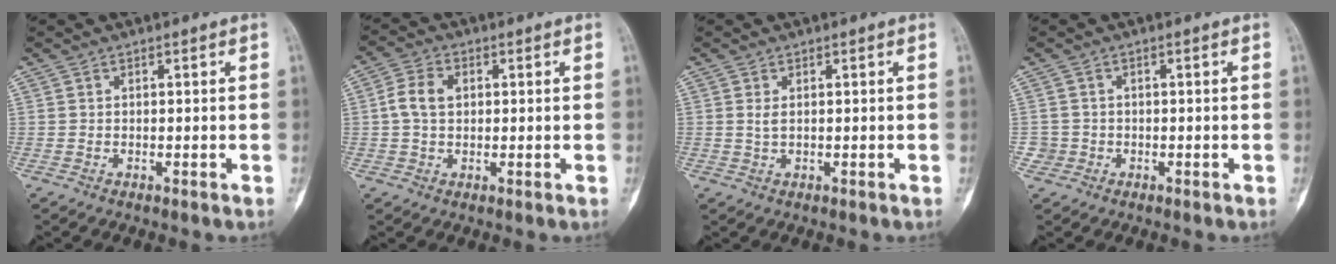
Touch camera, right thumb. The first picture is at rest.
{"total": 5.4, "force": [0.7, 3.8, 3.7], "torque": [-0.074, 0.012, 0.008]}
{"total": 1.2, "force": [0.2, 0.5, 1.0], "torque": [-0.018, 0.000, 0.008]}
{"total": 1.9, "force": [-0.6, 1.8, -0.3], "torque": [0.017, 0.009, -0.016]}